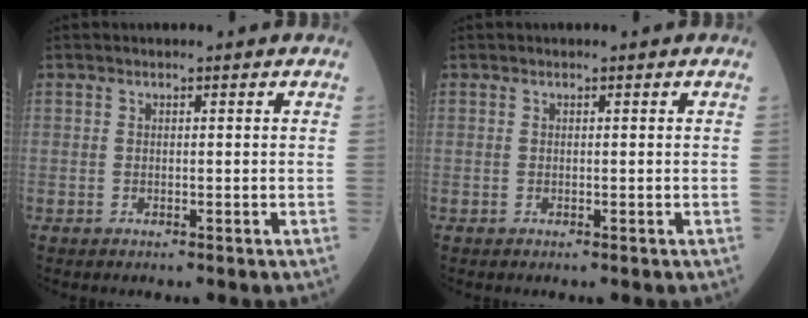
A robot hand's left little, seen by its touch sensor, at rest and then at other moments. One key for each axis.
{"total": 0.0}